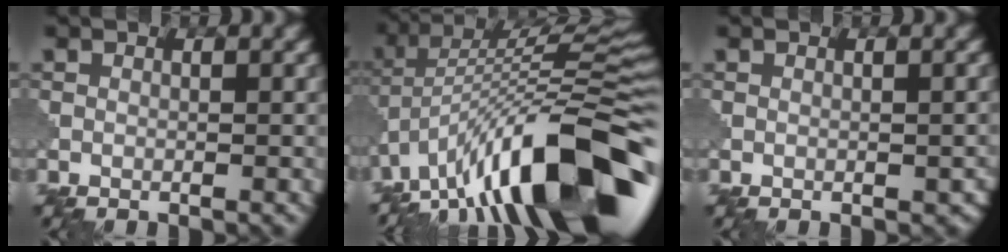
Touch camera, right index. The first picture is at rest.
{"total": 15.5, "force": [-8.3, 4.3, 12.4], "torque": [-0.201, 0.041, -0.152]}
{"total": 1.0, "force": [-0.2, 0.6, 0.8], "torque": [-0.013, 0.002, 0.001]}